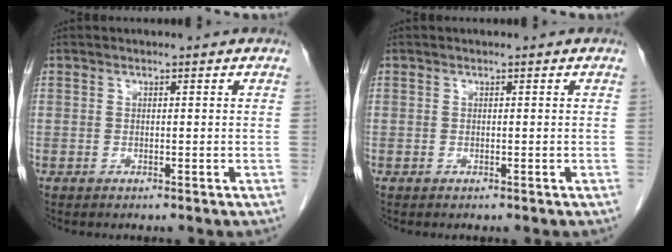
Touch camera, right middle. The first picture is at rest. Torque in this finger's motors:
{"motor_torque": [-0.19, -0.28, -0.05, 0.00]}